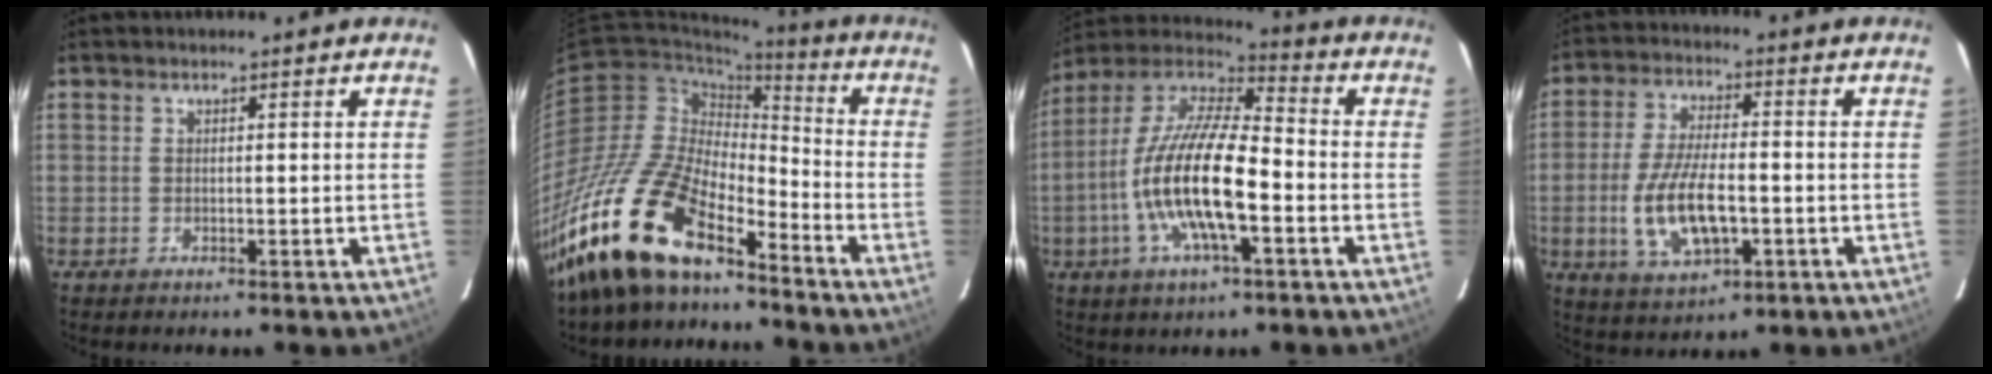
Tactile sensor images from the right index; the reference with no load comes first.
{"total": 22.1, "force": [-17.1, 8.0, 11.5], "torque": [-0.235, -0.010, -0.325]}
{"total": 17.8, "force": [-4.7, 5.4, 16.2], "torque": [-0.319, -0.007, -0.099]}
{"total": 12.0, "force": [-2.9, 5.0, 10.5], "torque": [-0.215, -0.009, -0.046]}